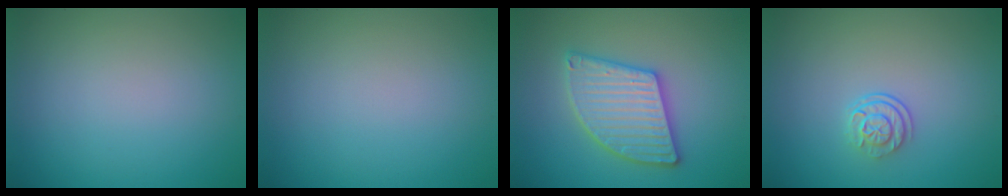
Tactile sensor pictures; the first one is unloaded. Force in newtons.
{"total": 0.0}
{"total": 5.5, "press": 5.5, "slide": 0.5}
{"total": 2.3, "press": 1.7, "slide": 1.5}